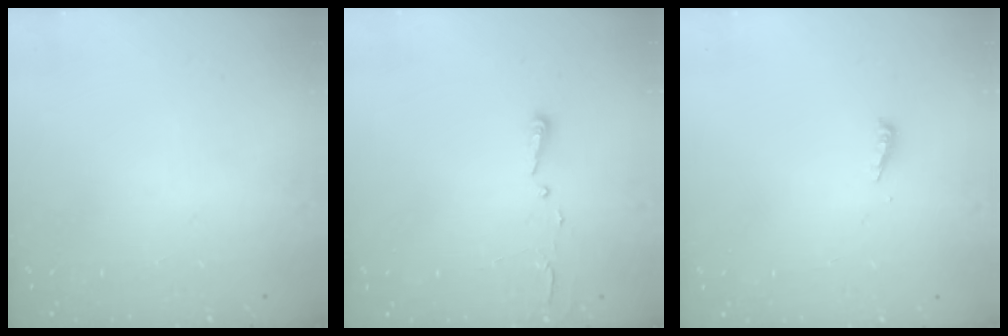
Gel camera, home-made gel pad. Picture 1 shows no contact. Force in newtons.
{"total": 2.7, "press": 2.7, "slide": 0.4}
{"total": 3.6, "press": 3.6, "slide": 0.4}